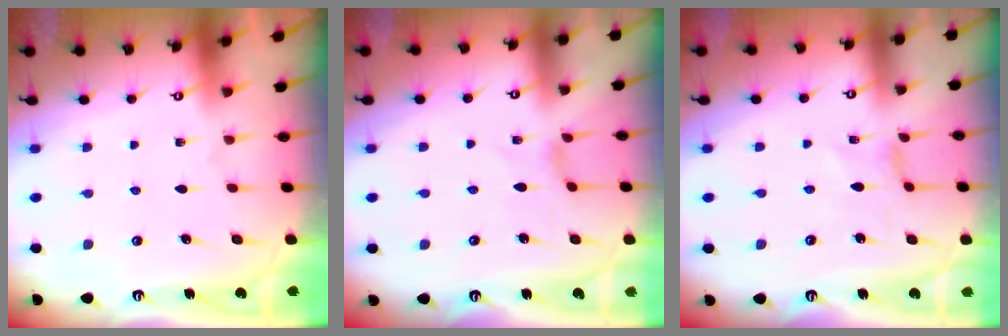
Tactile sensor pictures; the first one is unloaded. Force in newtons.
{"total": 0.0}
{"total": 0.0}